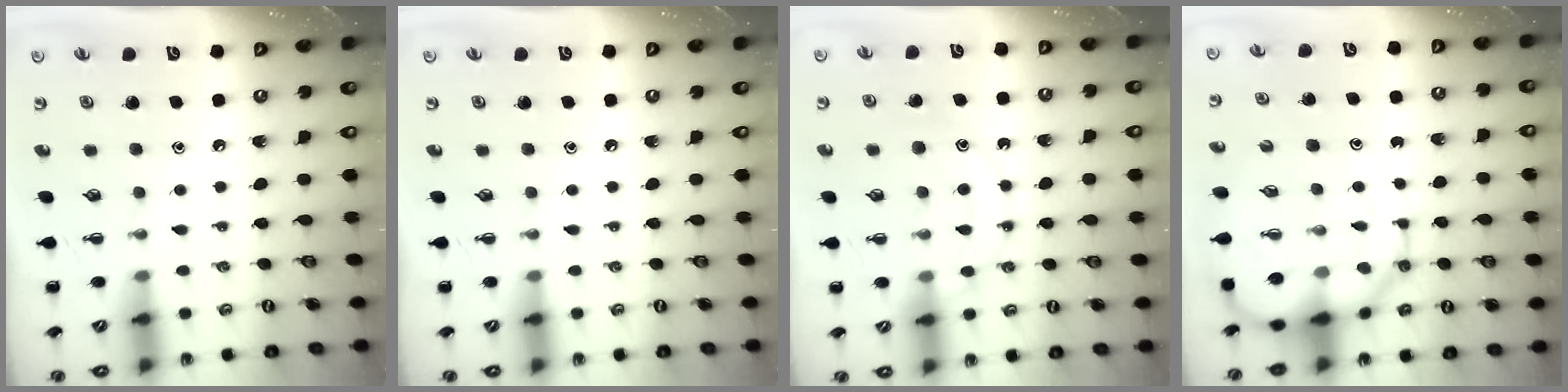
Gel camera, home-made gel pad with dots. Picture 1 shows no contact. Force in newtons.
{"total": 0.0}
{"total": 12.4, "press": 12.4, "slide": 1.3}
{"total": 10.7, "press": 10.2, "slide": 3.1}